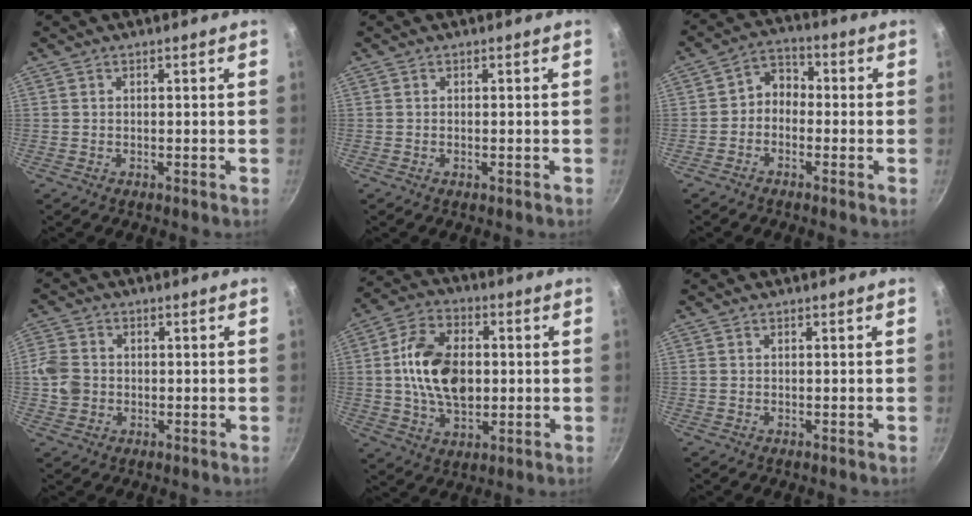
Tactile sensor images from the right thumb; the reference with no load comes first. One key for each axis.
{"total": 0.6, "fx": -0.2, "fy": 0.1, "fz": 0.5, "tx": -0.009, "ty": 0.001, "tz": -0.003}
{"total": 5.0, "fx": -1.4, "fy": 3.9, "fz": 2.7, "tx": -0.024, "ty": 0.030, "tz": -0.039}
{"total": 6.1, "fx": -0.5, "fy": 5.4, "fz": 2.9, "tx": -0.044, "ty": 0.008, "tz": -0.020}
{"total": 15.2, "fx": 0.6, "fy": 9.8, "fz": 11.6, "tx": -0.187, "ty": 0.011, "tz": 0.003}
{"total": 0.0}